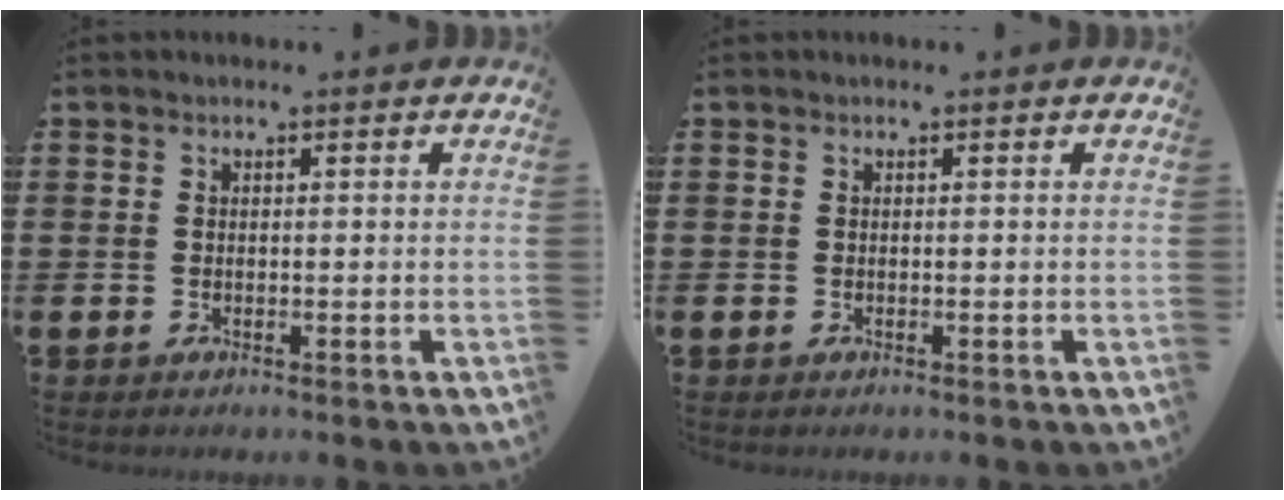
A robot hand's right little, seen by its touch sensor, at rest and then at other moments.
{"total": 0.0}